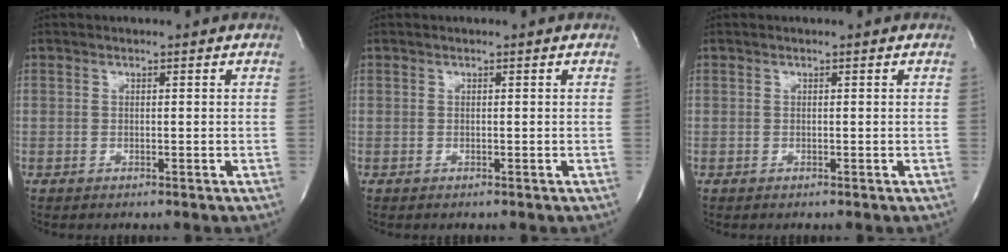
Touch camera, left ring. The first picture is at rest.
{"total": 0.0}
{"total": 0.0}